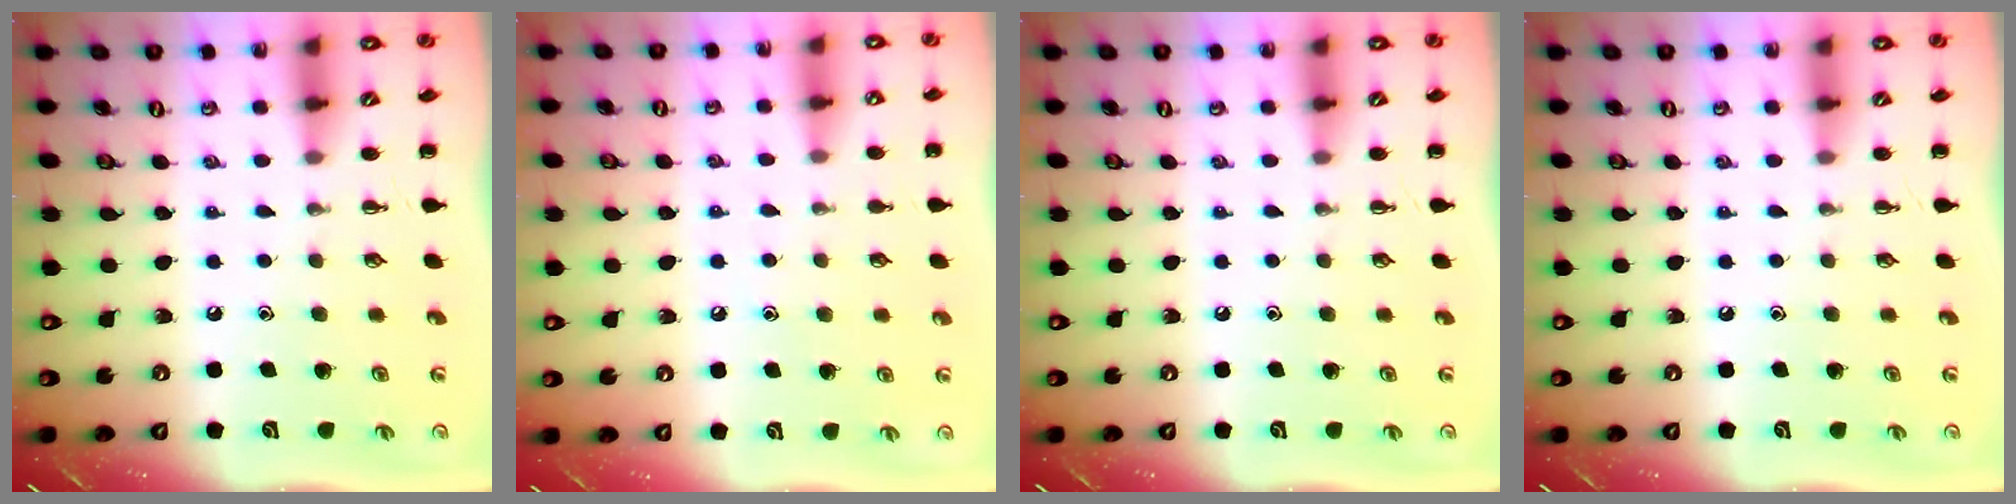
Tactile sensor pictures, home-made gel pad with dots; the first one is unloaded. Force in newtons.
{"total": 4.8, "press": 4.6, "slide": 1.4}
{"total": 0.0}
{"total": 0.0}